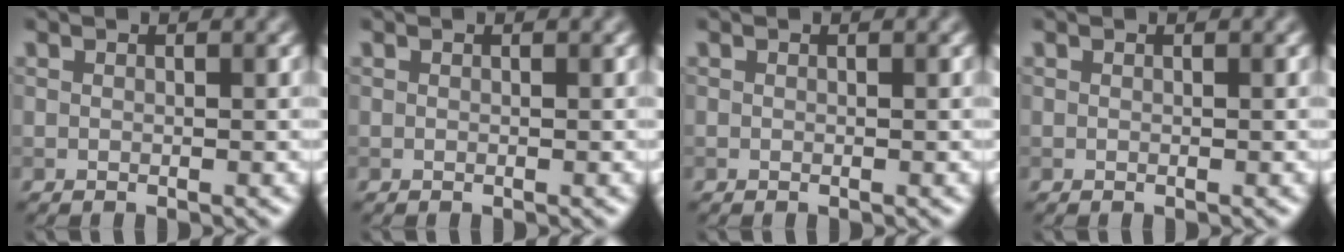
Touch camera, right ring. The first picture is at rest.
{"total": 0.0}
{"total": 0.0}
{"total": 0.0}